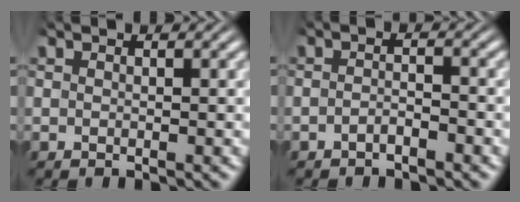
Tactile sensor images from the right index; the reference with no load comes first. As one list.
[{"total": 1.7, "force": [-1.5, 0.4, 0.8], "torque": [-0.007, -0.003, -0.030]}]